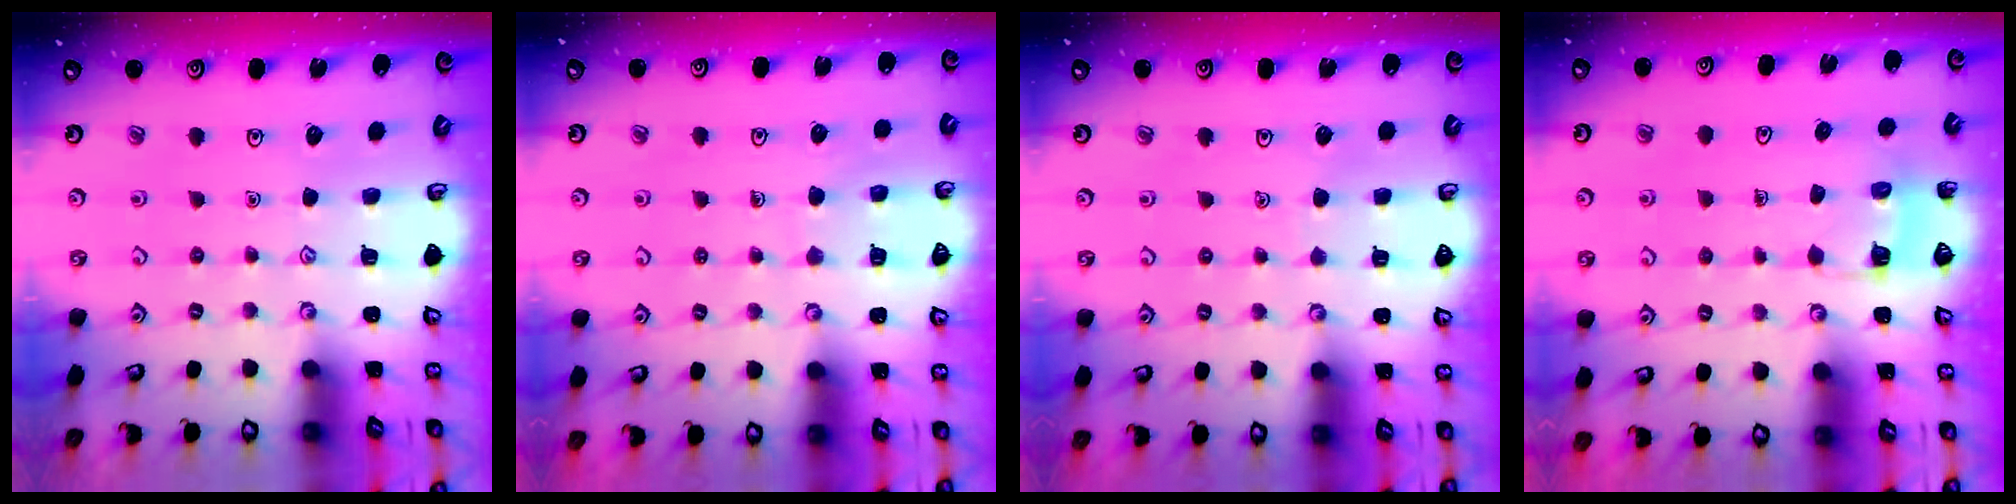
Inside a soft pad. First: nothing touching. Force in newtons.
{"total": 6.0, "press": 6.0, "slide": 0.5}
{"total": 1.4, "press": 1.4, "slide": 0.1}
{"total": 2.8, "press": 2.8, "slide": 0.2}